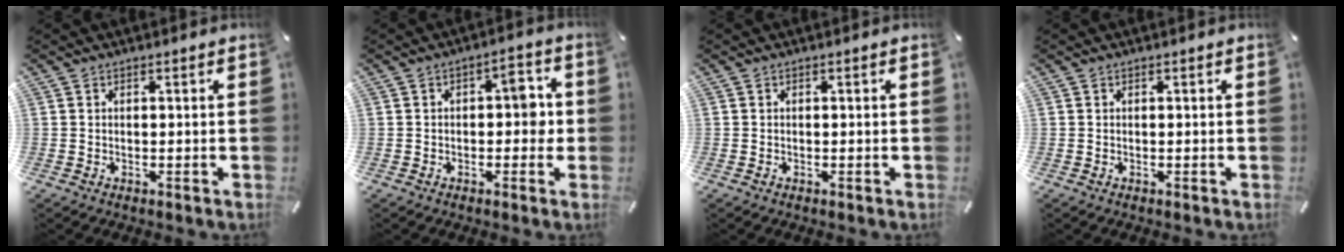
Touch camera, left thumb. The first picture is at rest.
{"total": 6.1, "force": [-0.1, 3.7, 4.9], "torque": [-0.053, 0.003, -0.013]}
{"total": 0.0}
{"total": 0.0}